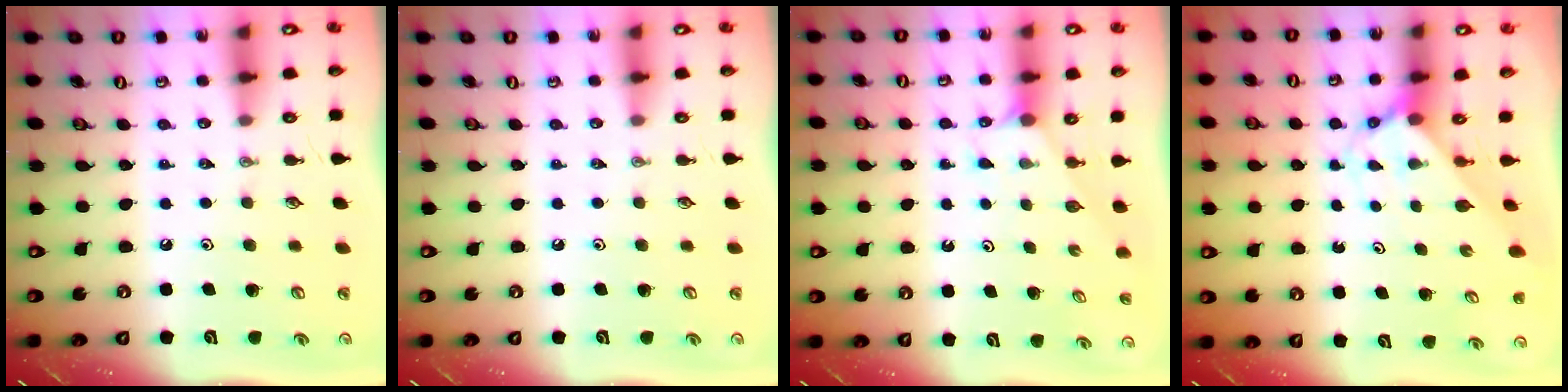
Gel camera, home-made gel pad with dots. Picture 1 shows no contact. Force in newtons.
{"total": 0.0}
{"total": 1.2, "press": 1.2, "slide": 0.2}
{"total": 2.3, "press": 2.3, "slide": 0.2}